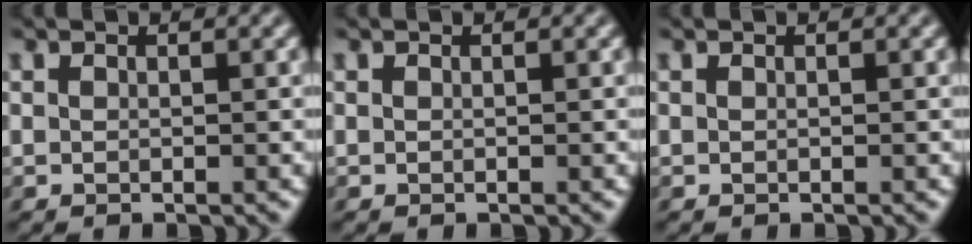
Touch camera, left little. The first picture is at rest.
{"total": 0.0}
{"total": 0.0}